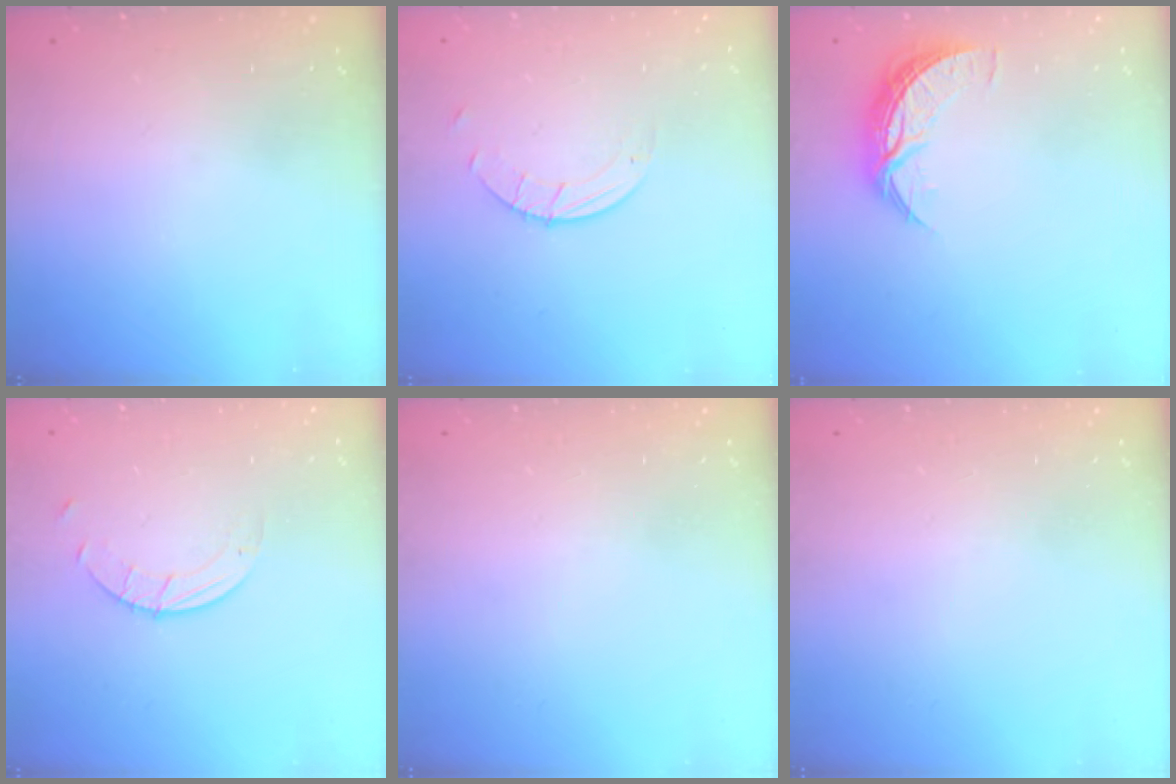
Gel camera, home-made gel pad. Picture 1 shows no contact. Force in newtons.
{"total": 2.7, "press": 2.7, "slide": 0.3}
{"total": 8.2, "press": 8.2, "slide": 0.4}
{"total": 2.6, "press": 2.6, "slide": 0.2}
{"total": 0.0}
{"total": 0.0}